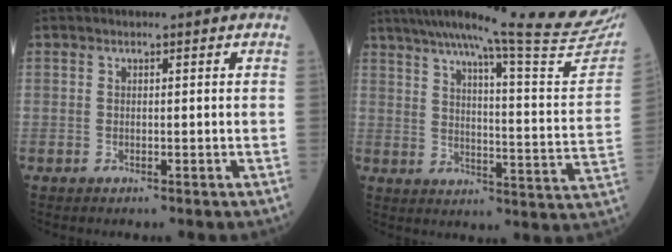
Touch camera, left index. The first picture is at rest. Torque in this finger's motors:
{"motor_torque": [0.59, -1.55, 0.44, 0.13]}